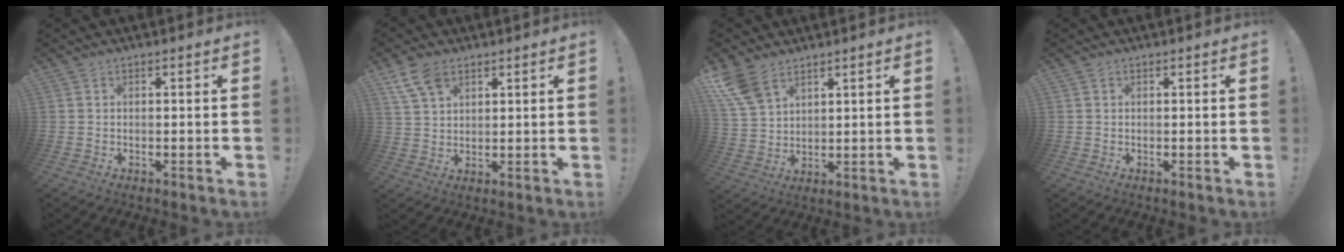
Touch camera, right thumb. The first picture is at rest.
{"total": 7.8, "force": [4.9, 4.4, 4.2], "torque": [-0.082, -0.012, 0.096]}
{"total": 9.4, "force": [6.5, 5.1, 4.5], "torque": [-0.099, -0.029, 0.130]}
{"total": 0.0}